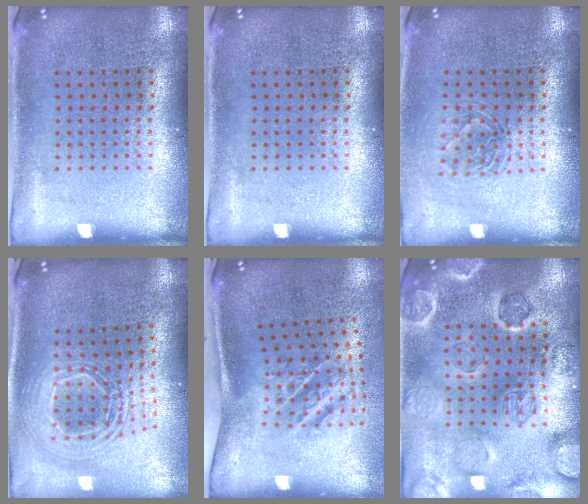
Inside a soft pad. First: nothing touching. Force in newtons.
{"total": 0.0}
{"total": 1.3, "press": 1.1, "slide": 0.6}
{"total": 2.3, "press": 1.7, "slide": 1.6}
{"total": 2.0, "press": 1.2, "slide": 1.6}
{"total": 2.6, "press": 2.6, "slide": 0.4}